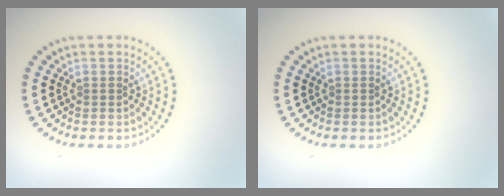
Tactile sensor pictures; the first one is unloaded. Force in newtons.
{"total": 0.0}